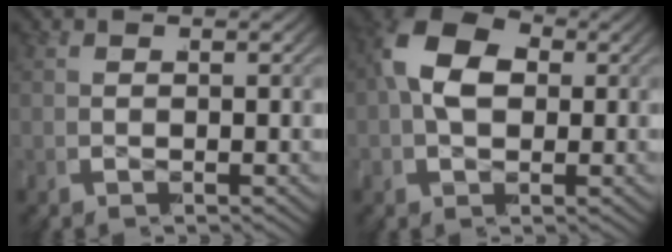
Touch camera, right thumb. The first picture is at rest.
{"total": 8.8, "force": [1.3, 6.4, 5.9], "torque": [-0.123, -0.004, 0.019]}